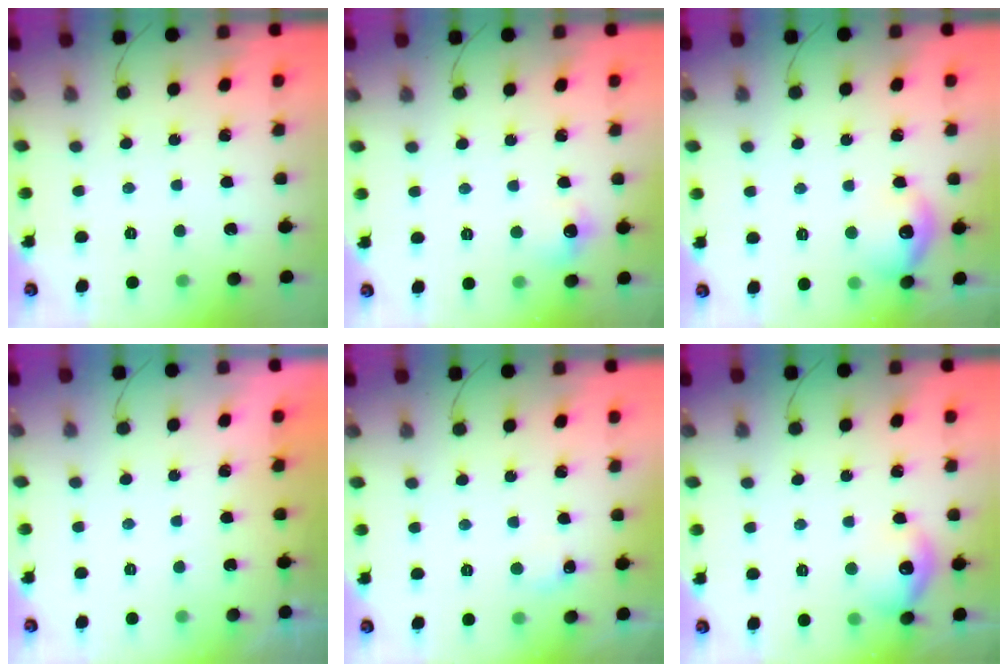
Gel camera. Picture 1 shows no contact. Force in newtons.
{"total": 7.1, "press": 7.0, "slide": 1.6}
{"total": 11.3, "press": 11.3, "slide": 0.4}
{"total": 0.0}
{"total": 4.3, "press": 4.2, "slide": 1.0}
{"total": 11.3, "press": 11.3, "slide": 0.4}